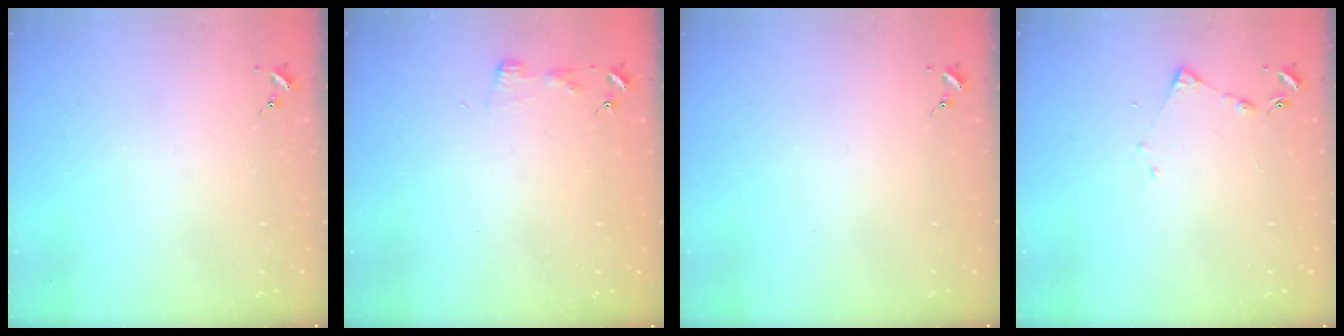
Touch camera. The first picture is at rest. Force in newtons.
{"total": 2.9, "press": 2.9, "slide": 0.3}
{"total": 0.0}
{"total": 4.1, "press": 4.1, "slide": 0.5}